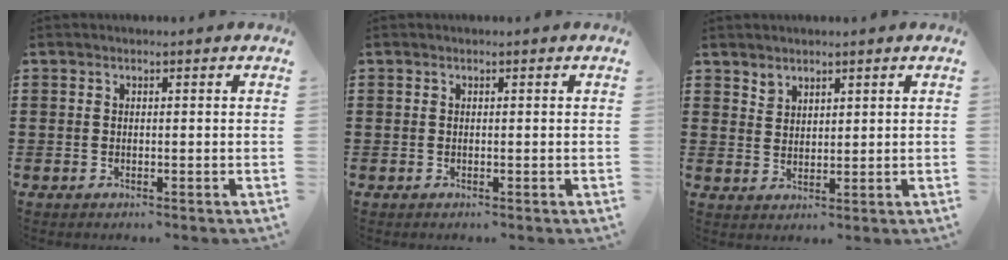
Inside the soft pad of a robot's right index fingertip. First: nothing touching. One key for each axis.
{"total": 0.0}
{"total": 2.5, "fx": 2.1, "fy": 1.2, "fz": 0.0, "tx": -0.006, "ty": 0.003, "tz": 0.043}